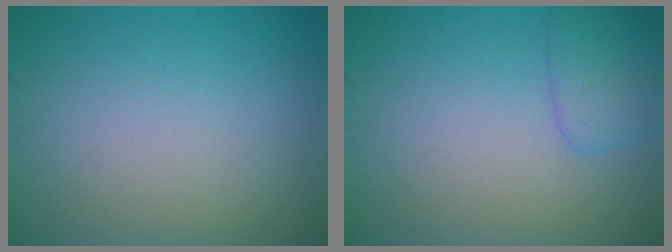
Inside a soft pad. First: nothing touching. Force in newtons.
{"total": 2.2, "press": 2.2, "slide": 0.2}